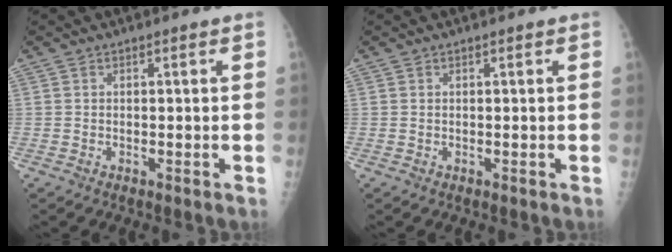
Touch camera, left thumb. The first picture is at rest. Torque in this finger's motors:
{"motor_torque": [-0.11, 0.19, -0.17, -0.09, 0.00]}